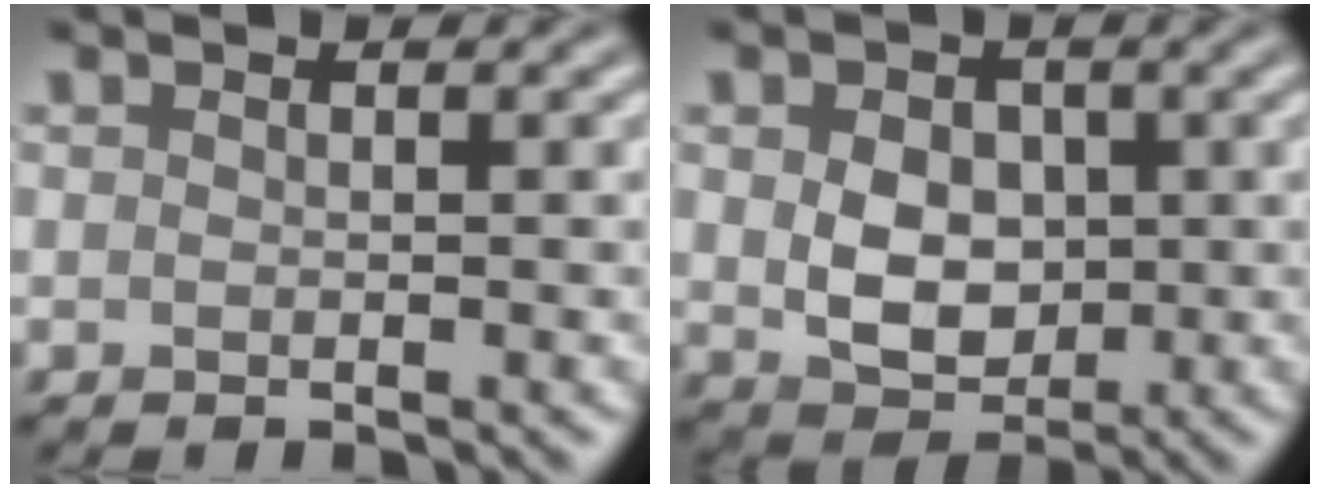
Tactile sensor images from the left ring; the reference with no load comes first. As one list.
[{"total": 4.9, "force": [0.2, 3.6, 3.2], "torque": [-0.060, -0.007, 0.007]}]